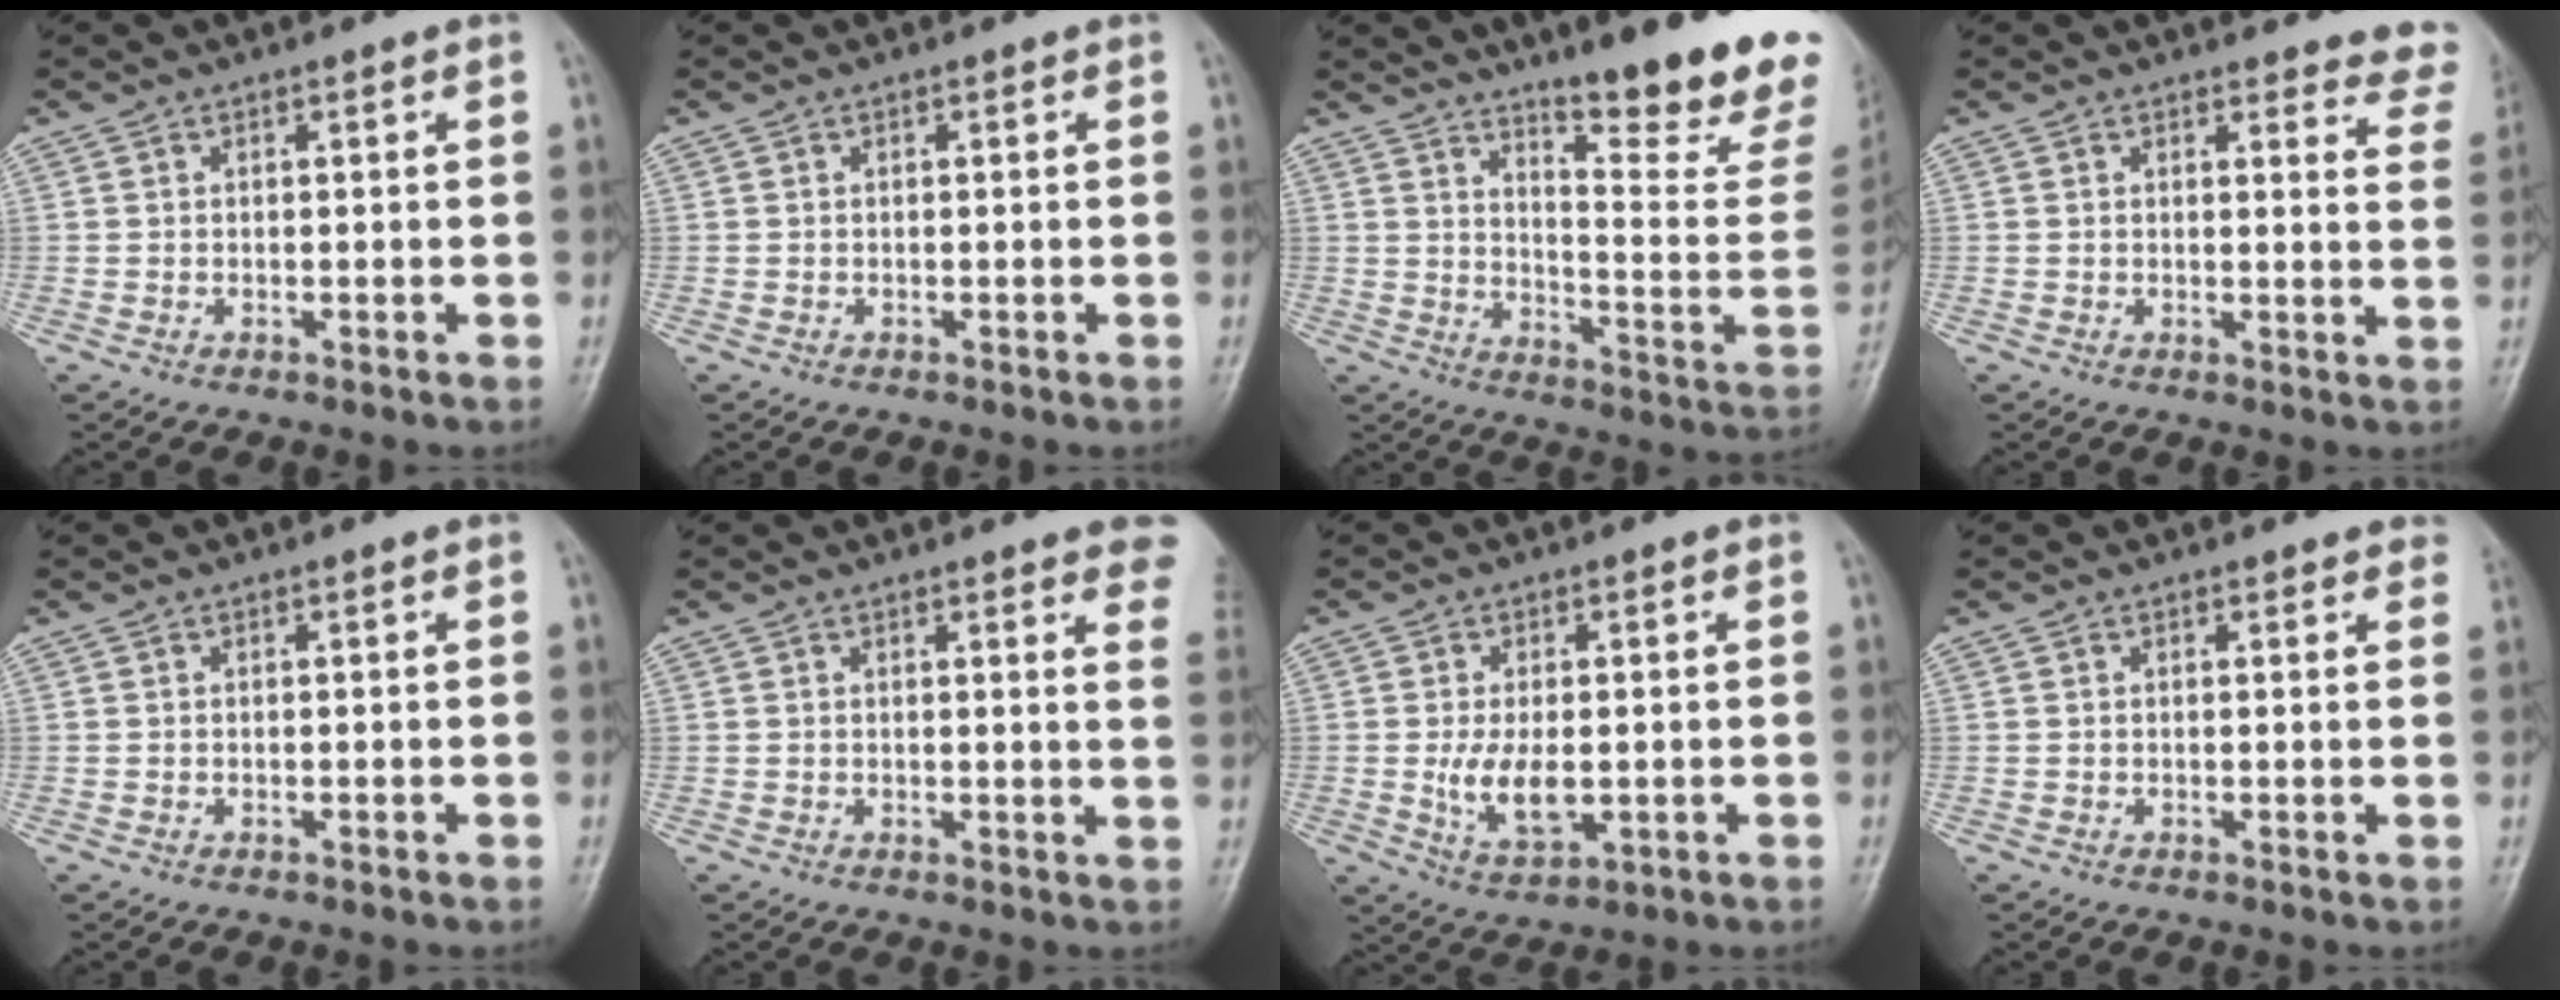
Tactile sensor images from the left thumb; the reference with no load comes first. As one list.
[{"total": 0.0}, {"total": 20.3, "force": [14.8, 3.6, 13.3], "torque": [-0.146, -0.116, 0.205]}, {"total": 8.8, "force": [8.4, 2.6, 0.8], "torque": [0.046, -0.050, 0.055]}, {"total": 0.0}, {"total": 10.4, "force": [7.7, 2.0, 6.7], "torque": [-0.051, -0.025, 0.067]}, {"total": 7.2, "force": [-0.7, 3.8, 6.0], "torque": [-0.107, -0.008, -0.006]}, {"total": 2.3, "force": [1.9, 1.0, 0.8], "torque": [0.011, 0.000, 0.008]}]